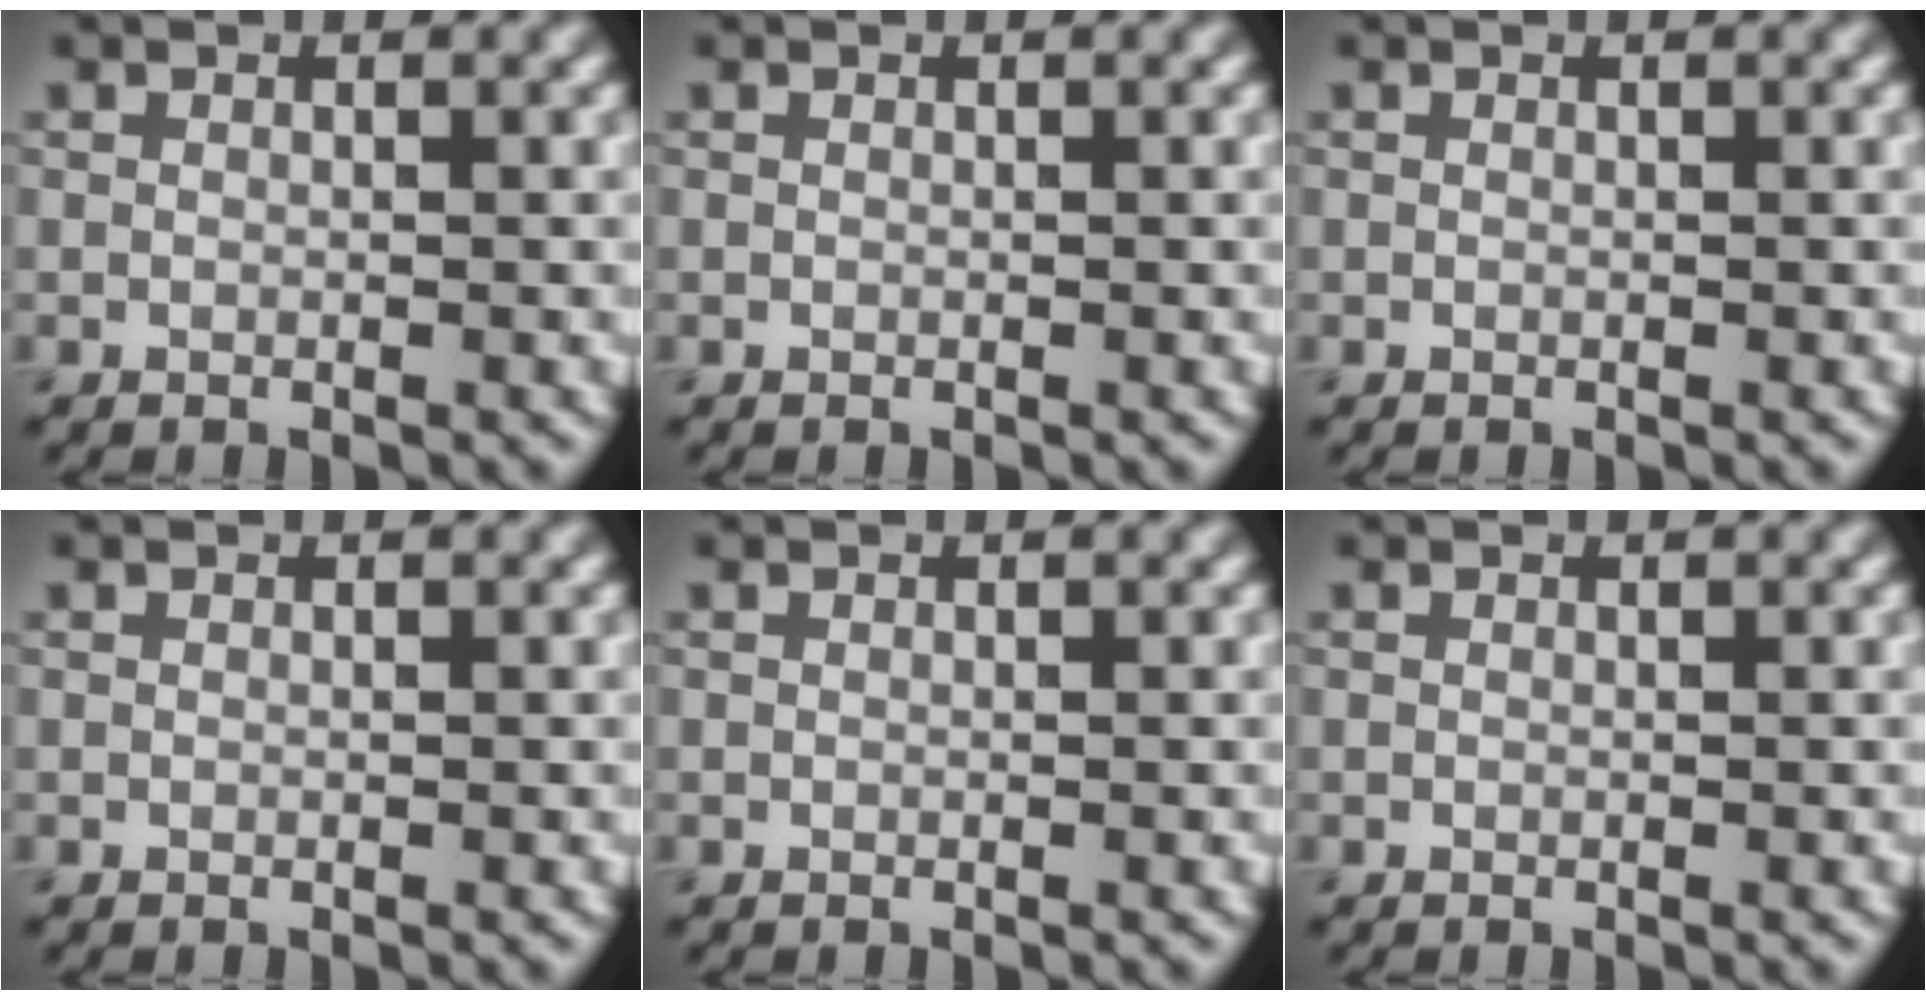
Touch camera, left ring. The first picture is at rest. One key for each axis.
{"total": 0.0}
{"total": 0.0}
{"total": 0.0}
{"total": 0.0}
{"total": 0.0}